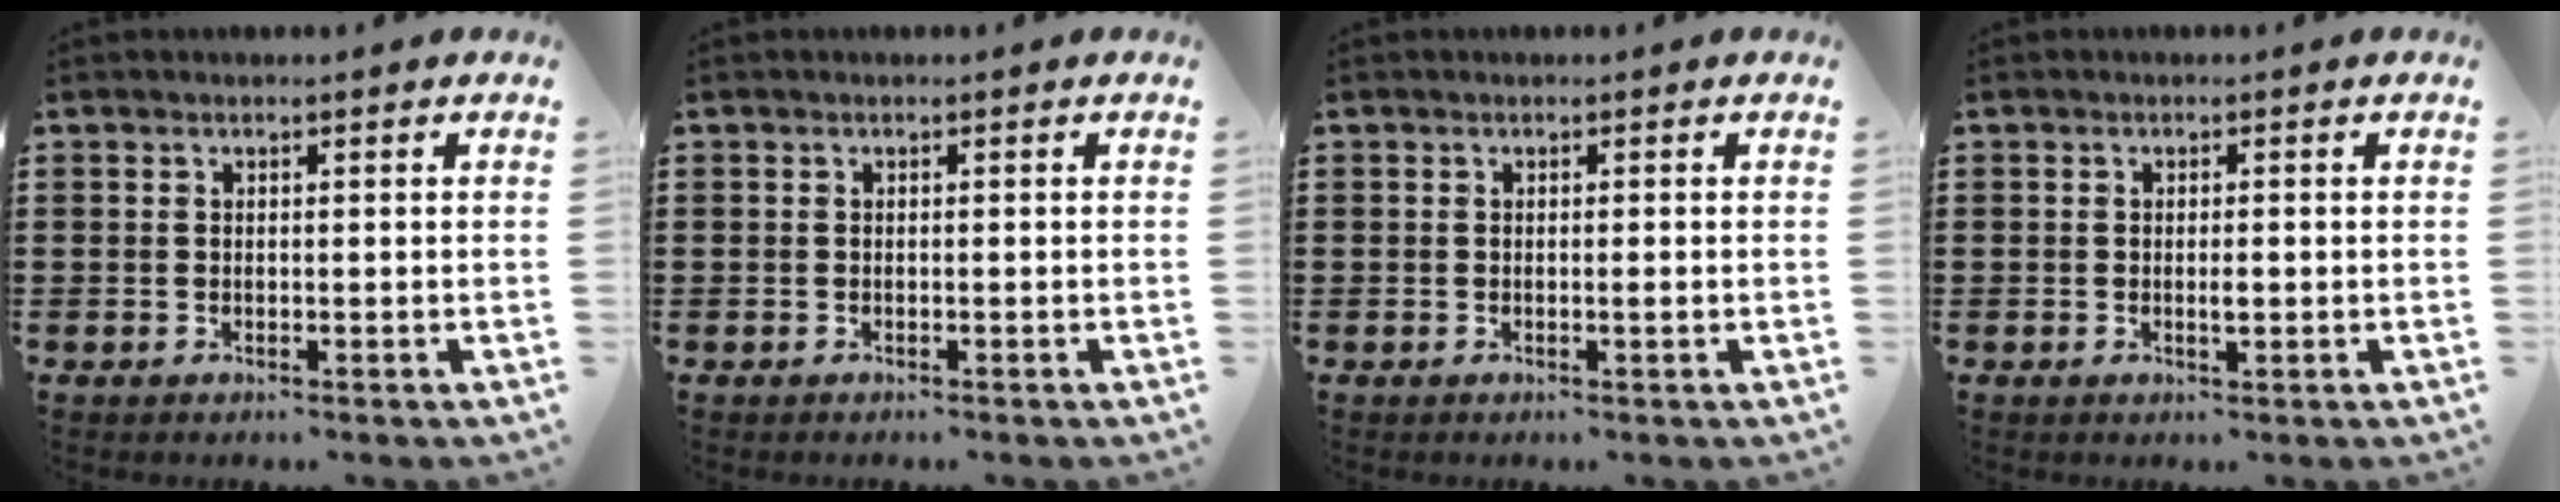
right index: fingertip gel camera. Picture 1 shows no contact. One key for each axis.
{"total": 0.0}
{"total": 0.8, "fx": -0.1, "fy": 0.0, "fz": 0.8, "tx": -0.013, "ty": -0.004, "tz": -0.002}
{"total": 1.6, "fx": -0.2, "fy": 0.4, "fz": 1.5, "tx": -0.027, "ty": -0.001, "tz": -0.003}